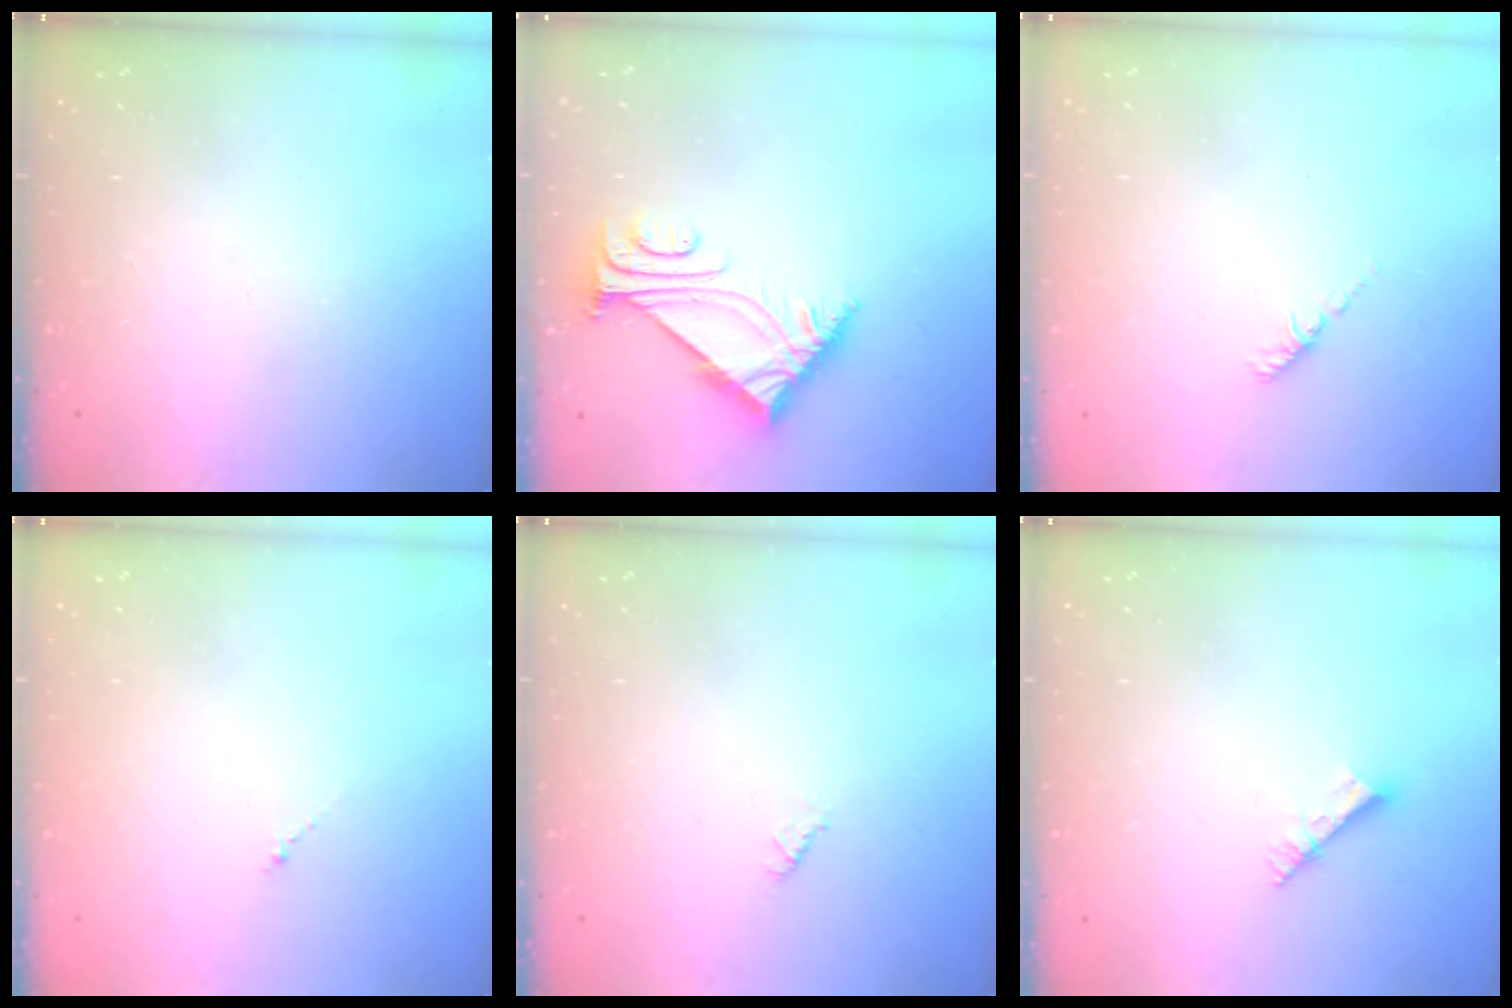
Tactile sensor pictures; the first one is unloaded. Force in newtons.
{"total": 5.7, "press": 5.7, "slide": 0.6}
{"total": 2.2, "press": 2.1, "slide": 0.6}
{"total": 0.0}
{"total": 0.6, "press": 0.6, "slide": 0.2}
{"total": 3.0, "press": 3.0, "slide": 0.4}